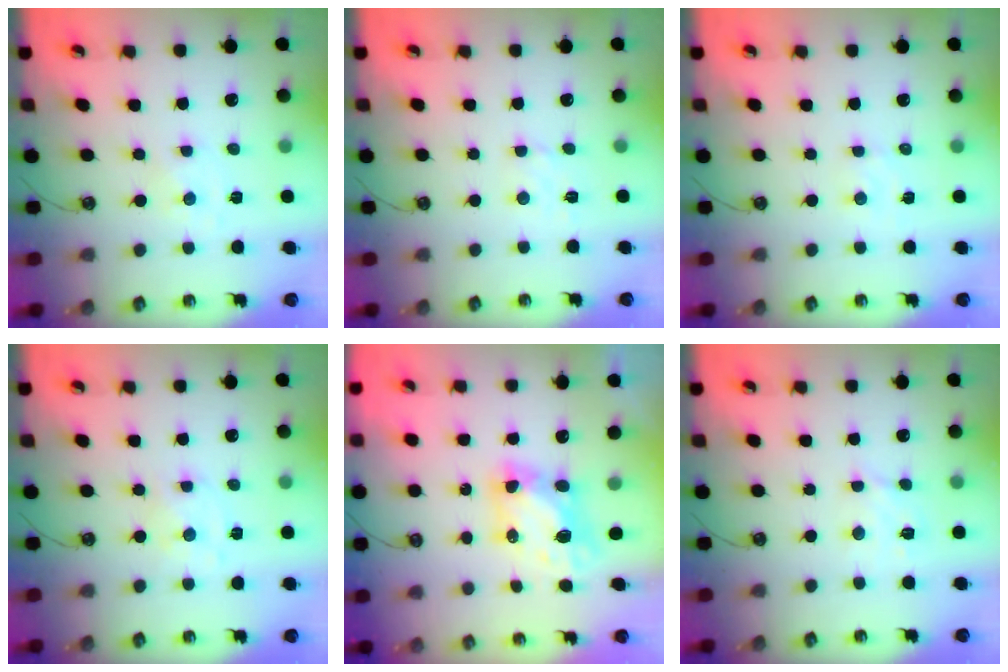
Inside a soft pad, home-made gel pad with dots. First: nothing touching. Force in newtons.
{"total": 2.8, "press": 2.7, "slide": 0.6}
{"total": 1.7, "press": 1.6, "slide": 0.3}
{"total": 2.1, "press": 2.0, "slide": 0.4}
{"total": 7.7, "press": 7.6, "slide": 0.5}
{"total": 6.4, "press": 6.3, "slide": 1.0}